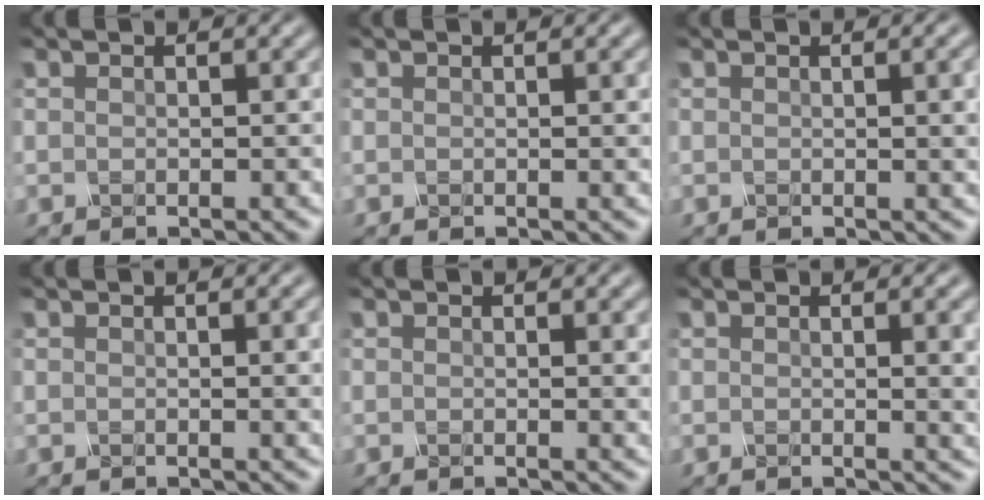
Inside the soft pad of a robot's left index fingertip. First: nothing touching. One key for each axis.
{"total": 0.9, "fx": 0.1, "fy": 0.2, "fz": 0.9, "tx": -0.006, "ty": 0.001, "tz": -0.002}
{"total": 3.2, "fx": 0.3, "fy": 1.0, "fz": 3.0, "tx": -0.026, "ty": 0.006, "tz": 0.000}
{"total": 2.3, "fx": 0.2, "fy": 0.7, "fz": 2.2, "tx": -0.018, "ty": 0.003, "tz": -0.001}
{"total": 1.2, "fx": 0.2, "fy": 0.3, "fz": 1.2, "tx": -0.009, "ty": -0.001, "tz": 0.000}
{"total": 4.0, "fx": 0.5, "fy": 1.4, "fz": 3.8, "tx": -0.029, "ty": 0.004, "tz": 0.005}